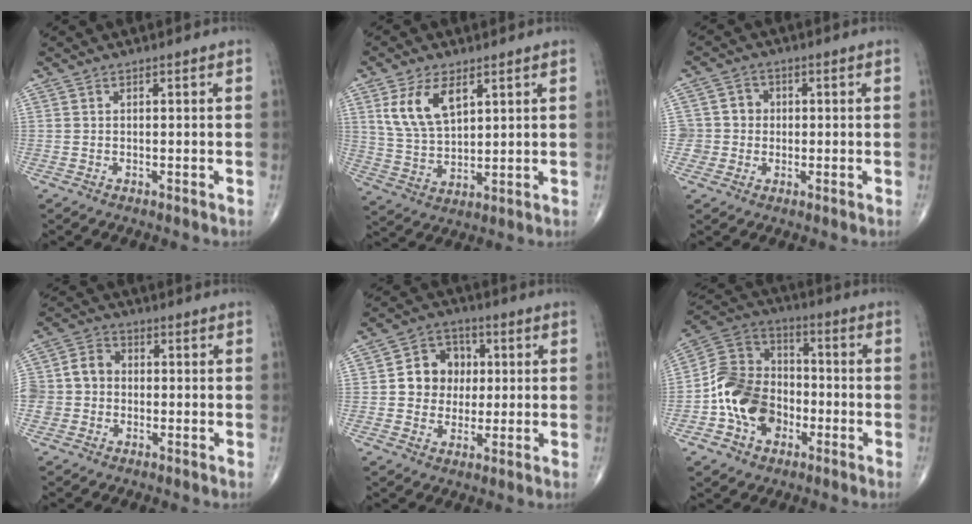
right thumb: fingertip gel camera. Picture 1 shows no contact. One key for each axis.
{"total": 10.0, "fx": 4.5, "fy": 5.4, "fz": 7.2, "tx": -0.128, "ty": -0.017, "tz": 0.096}
{"total": 5.0, "fx": -0.2, "fy": 5.0, "fz": 0.3, "tx": 0.034, "ty": 0.013, "tz": -0.010}
{"total": 8.7, "fx": -0.7, "fy": 7.8, "fz": 3.9, "tx": -0.064, "ty": 0.031, "tz": -0.019}
{"total": 9.6, "fx": 0.9, "fy": 8.4, "fz": 4.5, "tx": -0.026, "ty": 0.012, "tz": 0.008}
{"total": 14.9, "fx": -4.4, "fy": 11.5, "fz": 8.4, "tx": -0.121, "ty": 0.045, "tz": -0.087}